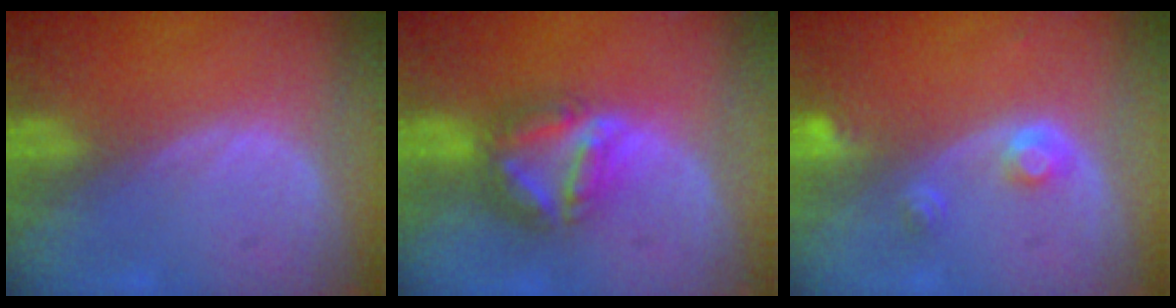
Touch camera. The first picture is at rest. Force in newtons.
{"total": 7.9, "press": 6.7, "slide": 4.2}
{"total": 2.9, "press": 2.7, "slide": 1.0}